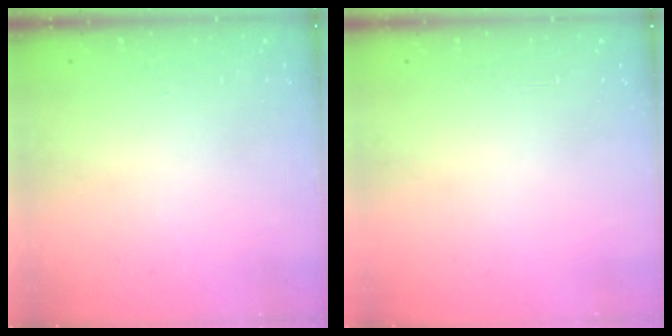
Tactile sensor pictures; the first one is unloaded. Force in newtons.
{"total": 0.0}